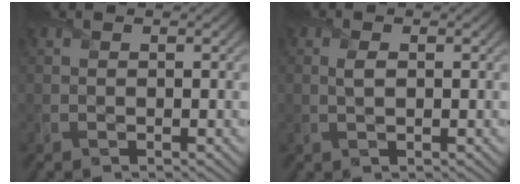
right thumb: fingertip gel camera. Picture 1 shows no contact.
{"total": 1.5, "force": [0.4, 0.6, 1.3], "torque": [-0.034, 0.003, 0.006]}